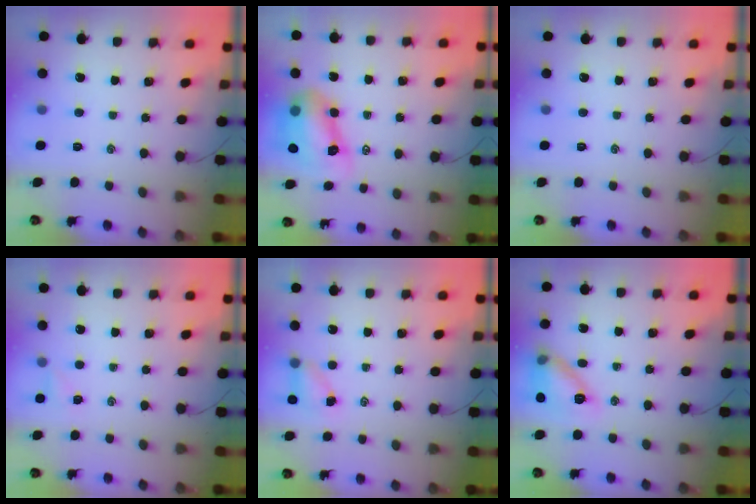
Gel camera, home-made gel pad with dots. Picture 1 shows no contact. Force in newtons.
{"total": 11.2, "press": 10.8, "slide": 3.2}
{"total": 0.0}
{"total": 1.7, "press": 1.7, "slide": 0.5}
{"total": 3.4, "press": 3.4, "slide": 0.6}
{"total": 12.0, "press": 12.0, "slide": 0.5}